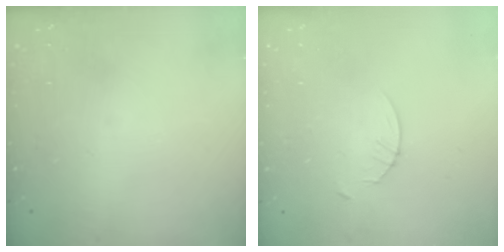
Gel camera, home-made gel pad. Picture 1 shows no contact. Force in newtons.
{"total": 2.9, "press": 2.9, "slide": 0.4}